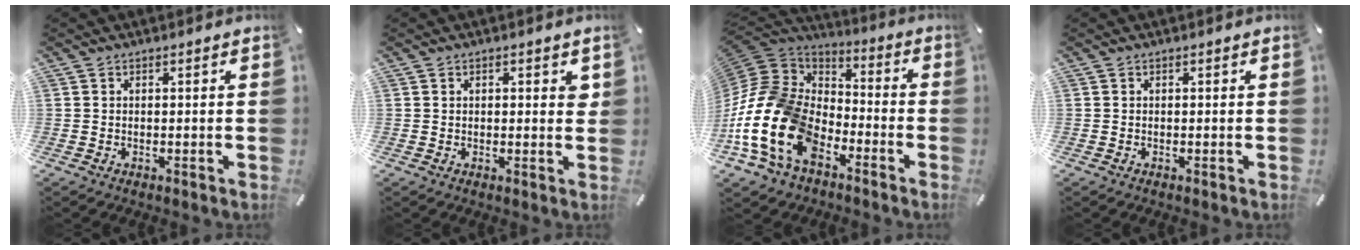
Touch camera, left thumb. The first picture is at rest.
{"total": 1.8, "force": [0.7, 0.9, 1.4], "torque": [-0.012, -0.002, 0.007]}
{"total": 20.6, "force": [-9.9, 13.7, 11.8], "torque": [-0.284, 0.021, -0.180]}
{"total": 0.0}